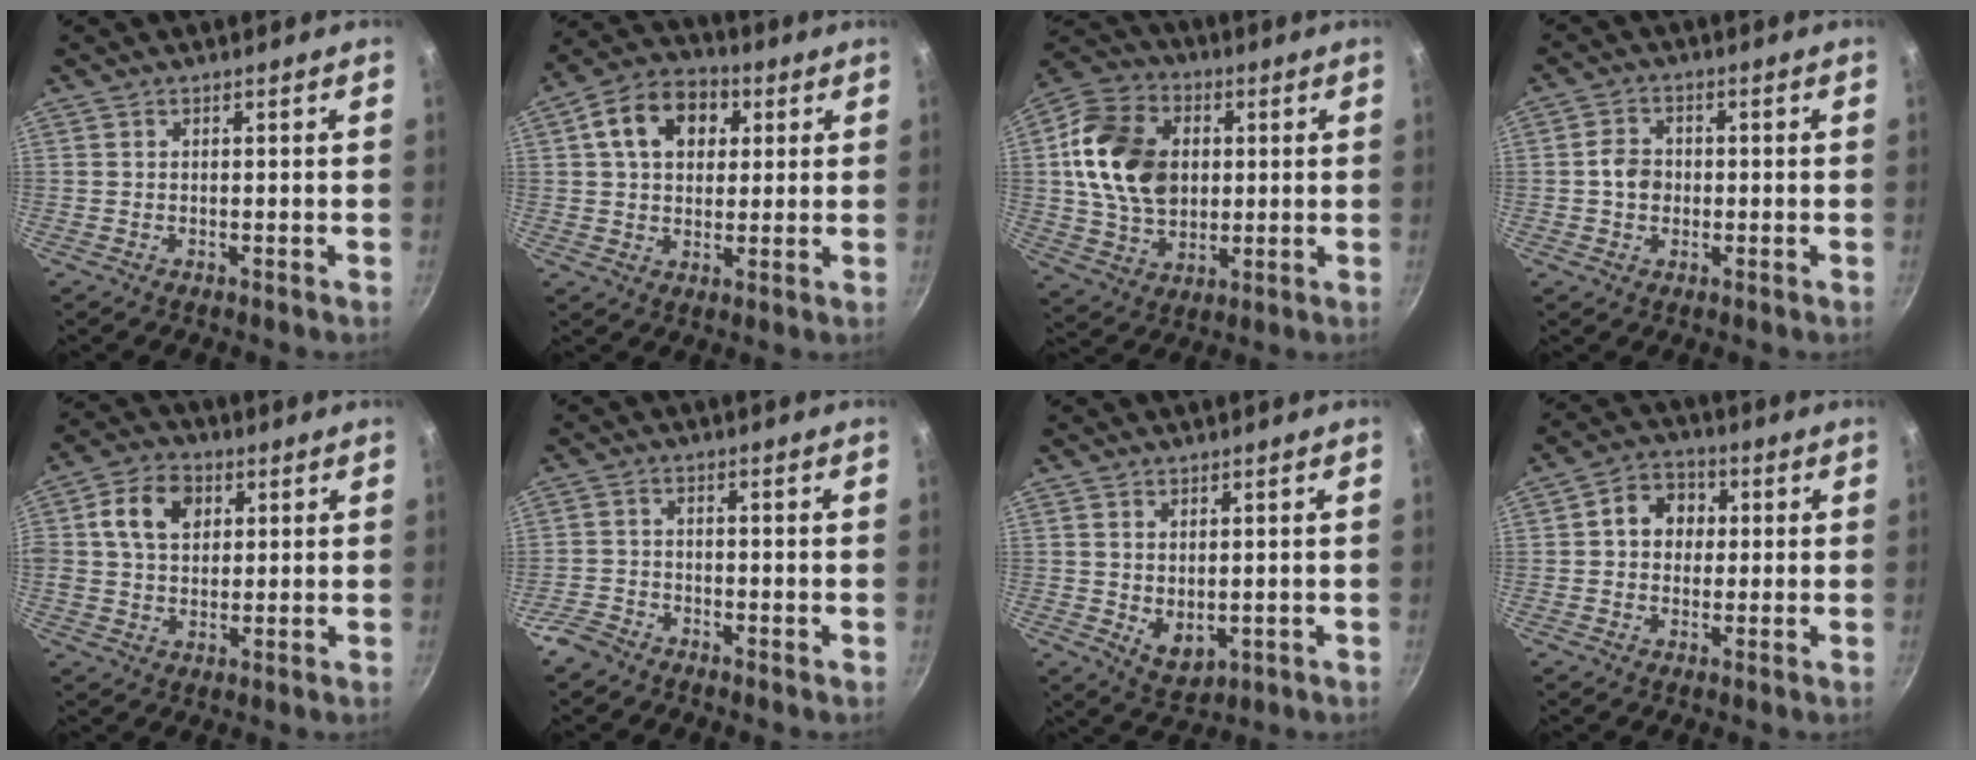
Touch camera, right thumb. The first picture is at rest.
{"total": 12.2, "force": [3.6, 8.9, 7.6], "torque": [-0.104, 0.013, 0.045]}
{"total": 18.2, "force": [2.4, 13.5, 12.0], "torque": [-0.193, 0.004, 0.039]}
{"total": 4.5, "force": [-0.4, 3.8, 2.4], "torque": [-0.025, 0.013, -0.013]}
{"total": 9.5, "force": [2.6, 7.1, 5.7], "torque": [-0.085, 0.005, 0.033]}
{"total": 3.8, "force": [-3.0, 2.0, 1.1], "torque": [-0.022, 0.027, -0.062]}
{"total": 5.1, "force": [0.6, 3.4, 3.8], "torque": [-0.053, -0.018, 0.021]}
{"total": 7.5, "force": [1.1, 6.3, 3.9], "torque": [-0.033, 0.012, 0.004]}